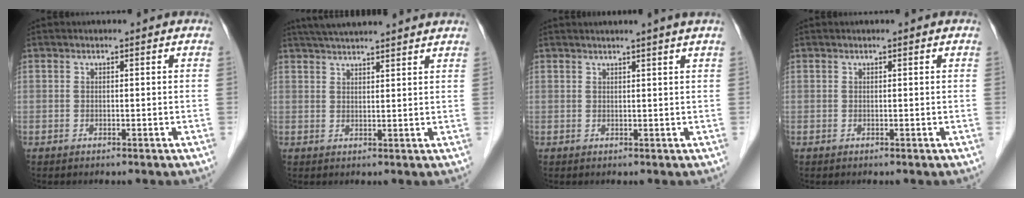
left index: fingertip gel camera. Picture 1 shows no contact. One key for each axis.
{"total": 12.1, "fx": 10.9, "fy": 0.2, "fz": 5.2, "tx": -0.087, "ty": 0.035, "tz": 0.147}
{"total": 2.7, "fx": 2.2, "fy": -1.0, "fz": 1.3, "tx": -0.024, "ty": 0.000, "tz": 0.031}
{"total": 0.0}